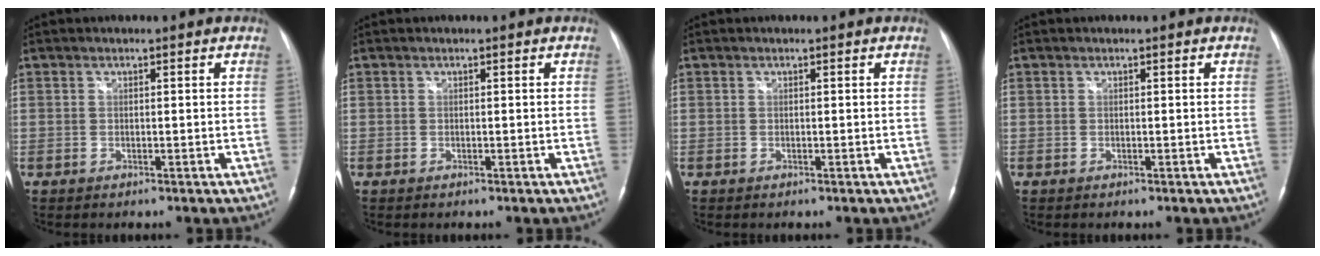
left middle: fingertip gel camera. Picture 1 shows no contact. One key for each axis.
{"total": 0.0}
{"total": 0.0}
{"total": 0.0}